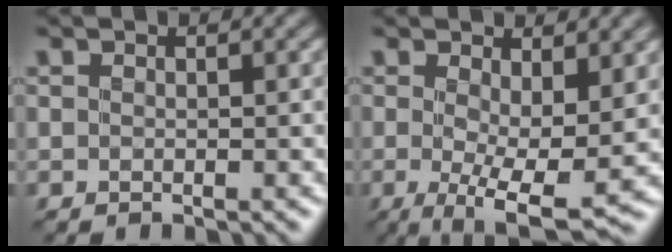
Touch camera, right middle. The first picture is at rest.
{"total": 7.0, "force": [-0.2, 2.0, 6.6], "torque": [-0.108, -0.016, -0.001]}